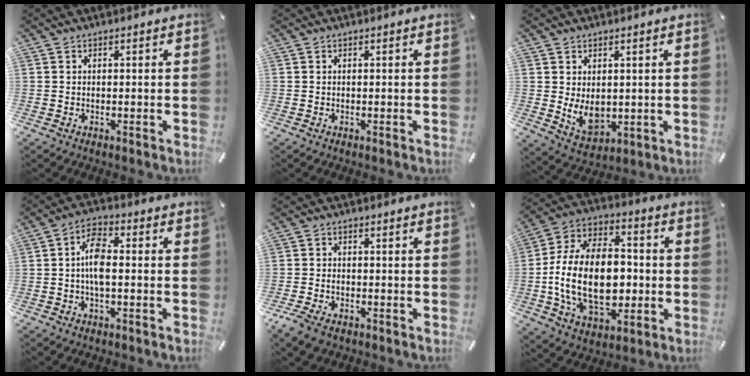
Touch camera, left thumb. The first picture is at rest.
{"total": 0.0}
{"total": 7.5, "force": [0.8, 5.4, 5.2], "torque": [-0.094, -0.012, 0.017]}
{"total": 7.0, "force": [-0.6, 3.2, 6.2], "torque": [-0.131, 0.007, -0.014]}
{"total": 3.3, "force": [-1.7, 2.0, 1.9], "torque": [-0.045, 0.005, -0.034]}
{"total": 22.0, "force": [-2.9, 14.4, 16.4], "torque": [-0.337, 0.003, -0.049]}